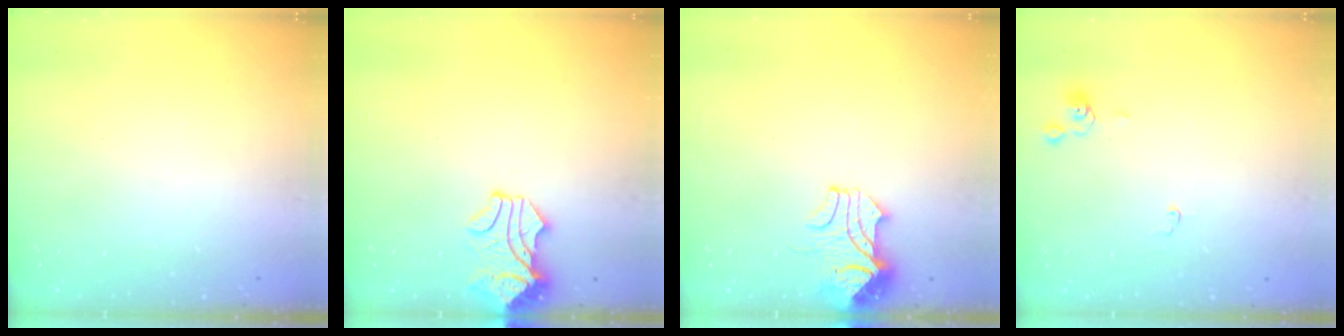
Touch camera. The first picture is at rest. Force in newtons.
{"total": 0.9, "press": 0.7, "slide": 0.7}
{"total": 2.5, "press": 2.3, "slide": 0.8}
{"total": 1.0, "press": 1.0, "slide": 0.2}